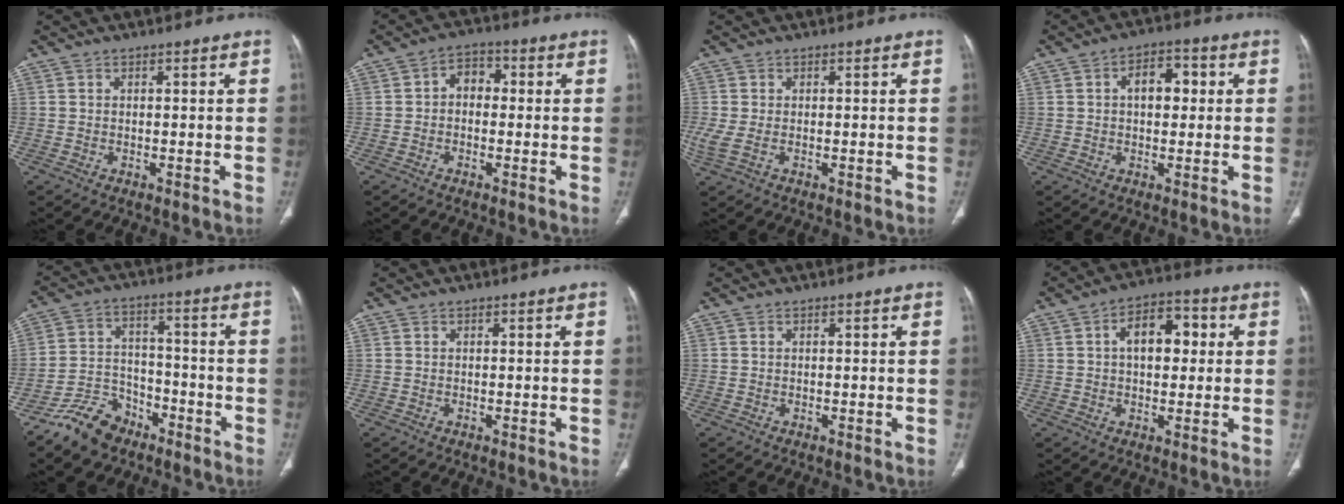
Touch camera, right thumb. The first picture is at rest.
{"total": 4.6, "force": [0.0, 3.4, 3.1], "torque": [-0.029, 0.018, -0.014]}
{"total": 3.1, "force": [-0.5, 1.7, 2.5], "torque": [-0.081, -0.001, -0.006]}
{"total": 6.7, "force": [1.1, 4.1, 5.2], "torque": [-0.058, 0.015, 0.010]}
{"total": 9.8, "force": [-7.3, 5.8, 3.0], "torque": [-0.039, 0.057, -0.139]}
{"total": 0.0}
{"total": 0.0}
{"total": 9.6, "force": [1.7, 5.7, 7.5], "torque": [-0.090, 0.021, 0.021]}